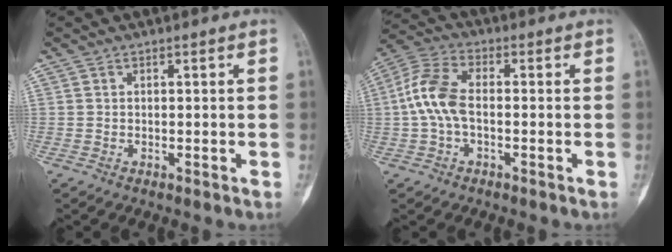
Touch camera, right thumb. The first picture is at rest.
{"total": 9.0, "force": [-0.6, 5.0, 7.5], "torque": [-0.167, 0.028, -0.018]}